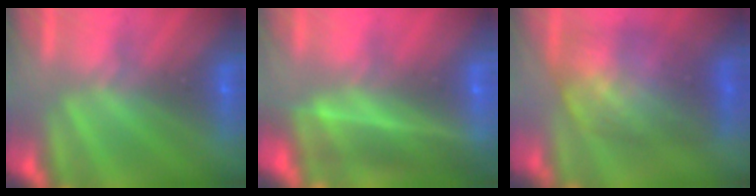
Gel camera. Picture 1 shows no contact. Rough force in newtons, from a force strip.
{"total": 8.1}
{"total": 6.7}